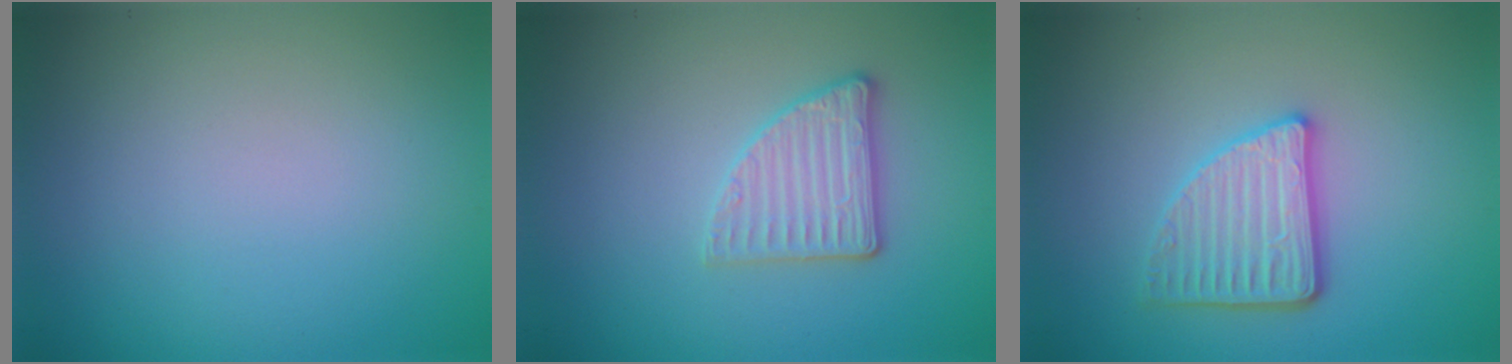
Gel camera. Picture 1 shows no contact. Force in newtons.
{"total": 2.8, "press": 2.7, "slide": 0.8}
{"total": 3.6, "press": 3.1, "slide": 1.7}